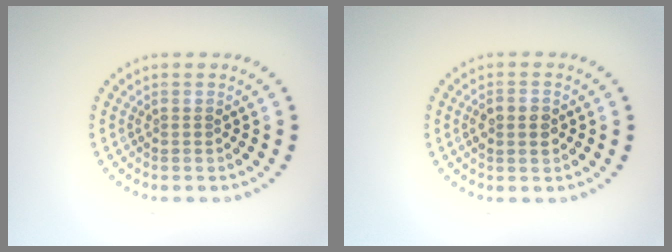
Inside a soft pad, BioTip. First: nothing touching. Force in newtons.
{"total": 2.0, "press": 2.0, "slide": 0.0}